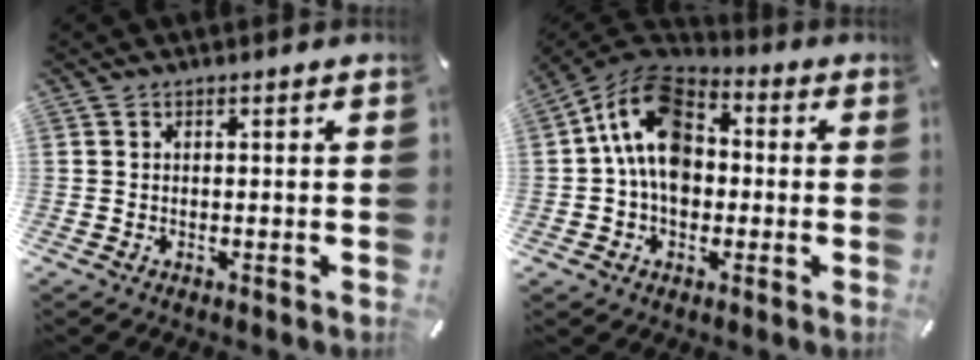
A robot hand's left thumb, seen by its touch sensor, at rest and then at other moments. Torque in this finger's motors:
{"motor_torque": [2.34, 2.67, 1.07, 0.62, 0.28]}